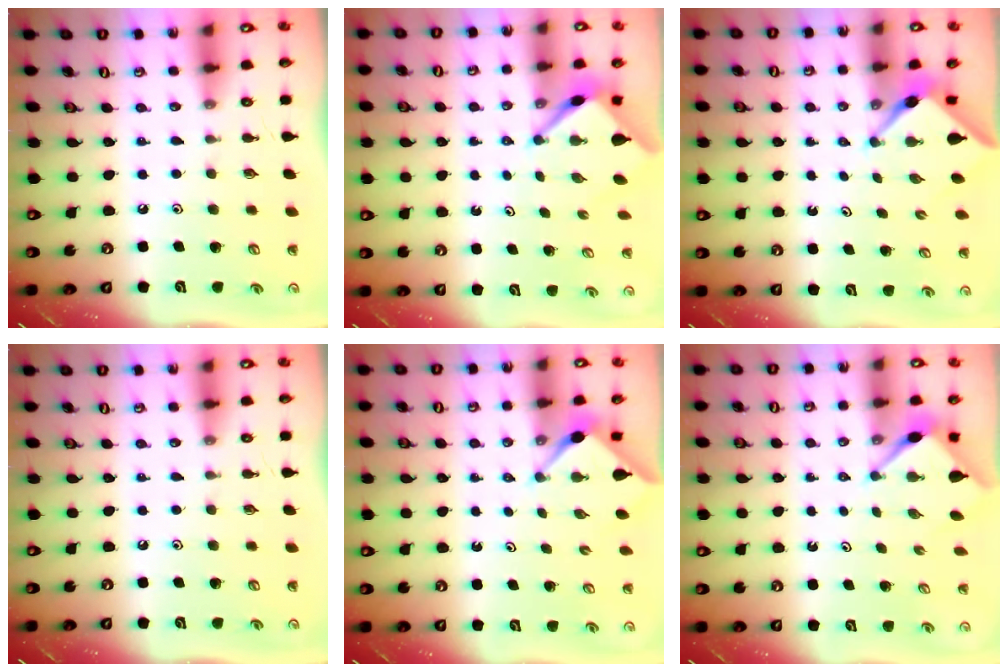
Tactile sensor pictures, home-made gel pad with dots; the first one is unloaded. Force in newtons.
{"total": 3.1, "press": 3.1, "slide": 0.1}
{"total": 3.1, "press": 3.1, "slide": 0.3}
{"total": 0.0}
{"total": 3.0, "press": 2.9, "slide": 0.3}
{"total": 2.8, "press": 2.8, "slide": 0.3}